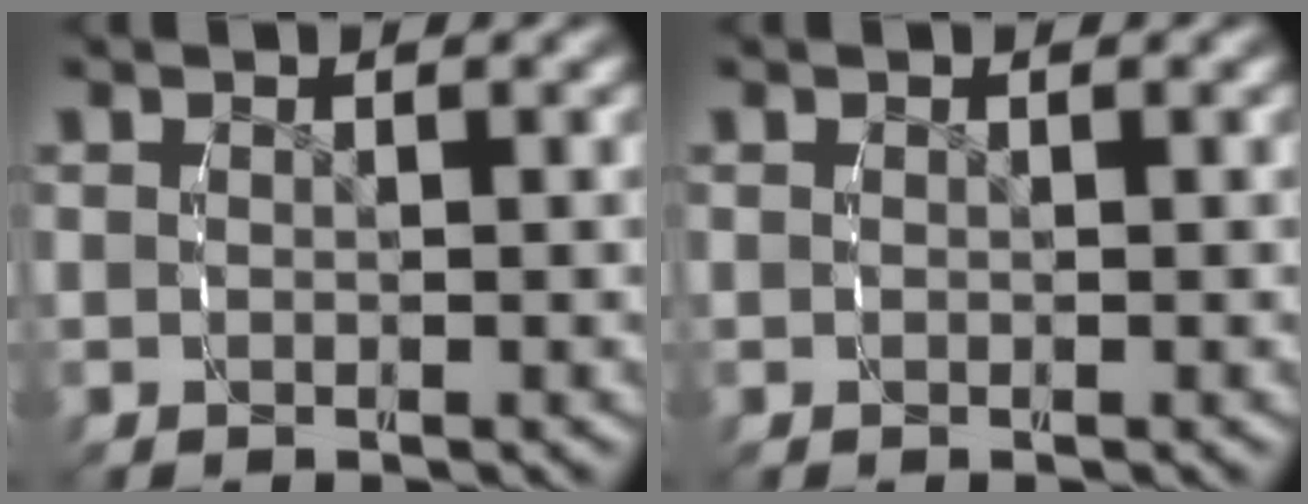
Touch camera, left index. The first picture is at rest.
{"total": 0.0}